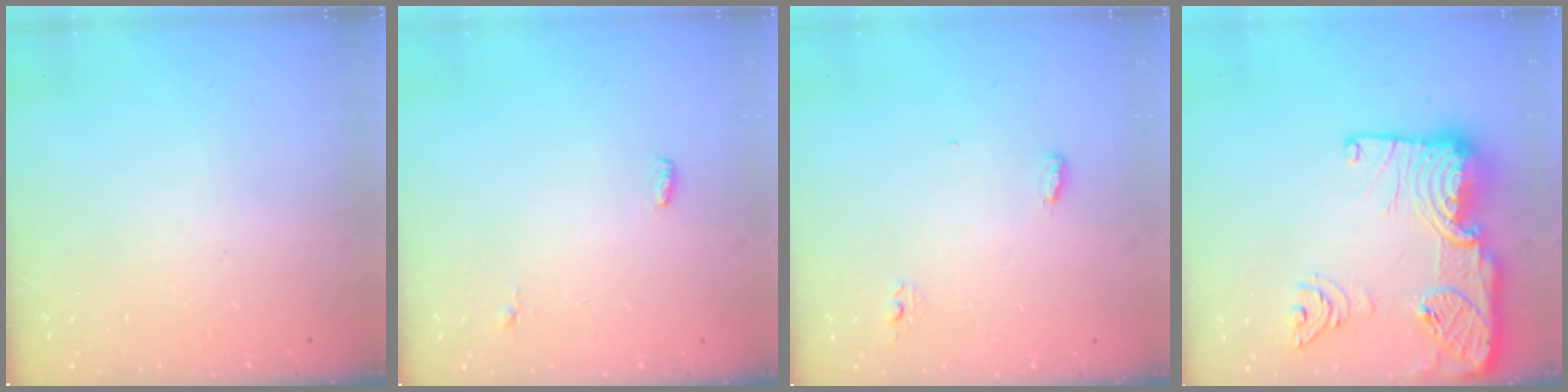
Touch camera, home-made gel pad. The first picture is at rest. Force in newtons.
{"total": 3.8, "press": 2.7, "slide": 2.6}
{"total": 4.3, "press": 4.0, "slide": 1.6}
{"total": 23.6, "press": 23.5, "slide": 2.3}